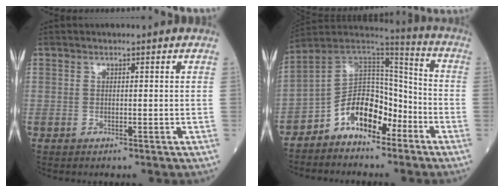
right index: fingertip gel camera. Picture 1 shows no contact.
{"total": 11.5, "force": [-6.6, 6.3, 7.0], "torque": [-0.128, 0.039, -0.119]}